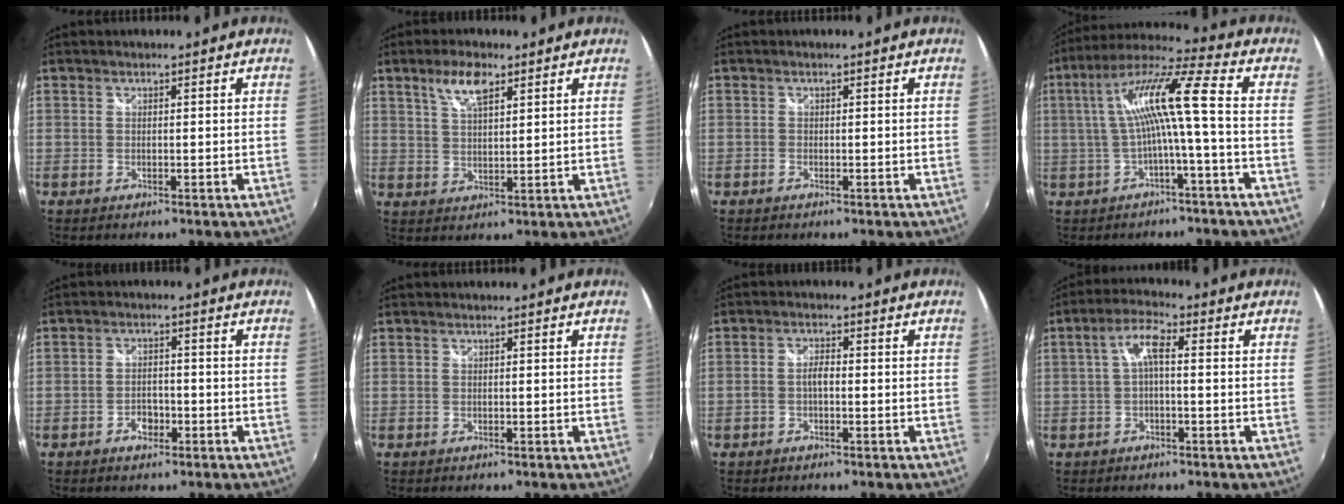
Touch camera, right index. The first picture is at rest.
{"total": 5.9, "force": [3.4, 2.1, 4.2], "torque": [-0.077, 0.008, 0.065]}
{"total": 0.6, "force": [-0.5, 0.3, 0.1], "torque": [-0.001, -0.001, -0.011]}
{"total": 11.5, "force": [-1.0, -0.1, 11.5], "torque": [-0.224, 0.019, -0.012]}
{"total": 3.3, "force": [-1.8, 2.2, 1.6], "torque": [-0.031, 0.006, -0.027]}
{"total": 0.0}
{"total": 2.5, "force": [-0.7, 1.1, 2.1], "torque": [-0.044, 0.006, -0.014]}
{"total": 4.9, "force": [-0.1, 1.5, 4.7], "torque": [-0.094, 0.016, -0.001]}